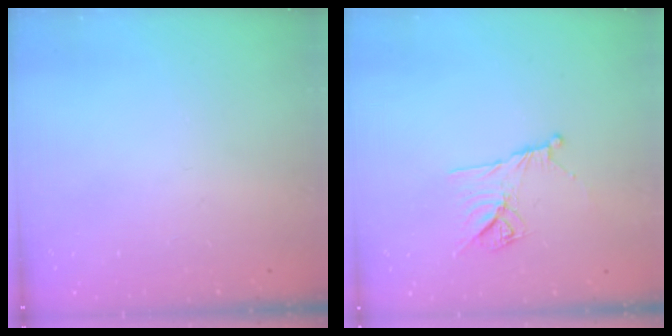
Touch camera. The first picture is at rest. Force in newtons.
{"total": 9.9, "press": 9.8, "slide": 1.2}